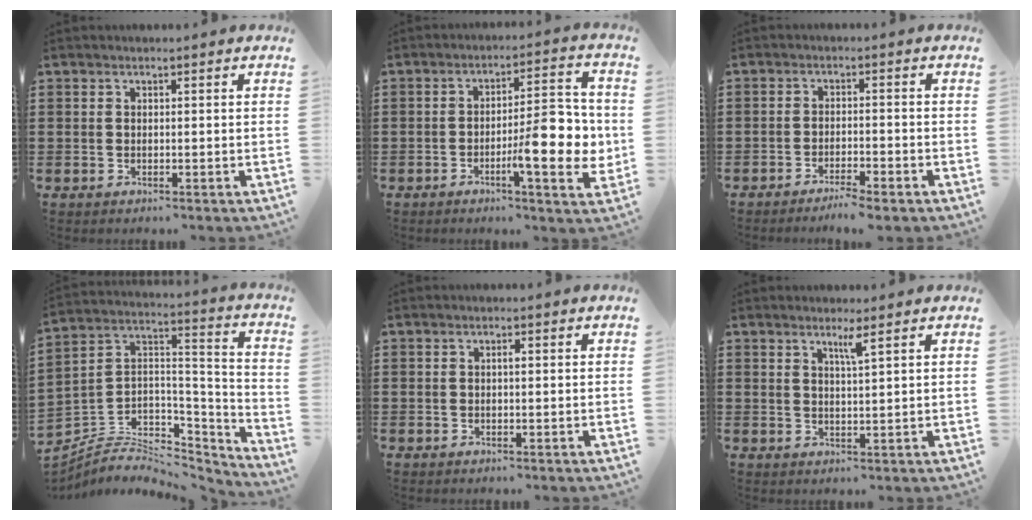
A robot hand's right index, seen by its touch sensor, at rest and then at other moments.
{"total": 10.4, "force": [-2.2, 3.0, 9.7], "torque": [-0.126, -0.004, -0.039]}
{"total": 2.5, "force": [-2.3, -0.2, 0.8], "torque": [-0.017, -0.001, -0.046]}
{"total": 5.2, "force": [-3.6, 3.5, 1.4], "torque": [-0.037, -0.005, -0.069]}
{"total": 0.7, "force": [0.0, 0.2, 0.7], "torque": [-0.015, -0.003, 0.001]}
{"total": 2.4, "force": [1.7, -0.3, 1.7], "torque": [-0.027, -0.008, 0.026]}